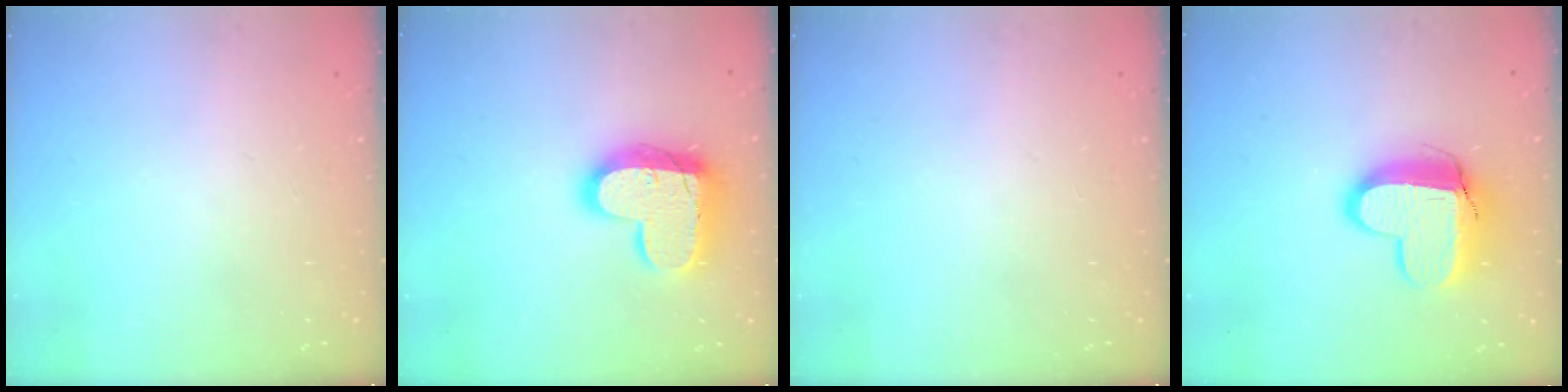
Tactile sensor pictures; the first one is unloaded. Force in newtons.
{"total": 17.7, "press": 17.7, "slide": 1.3}
{"total": 0.0}
{"total": 12.3, "press": 12.2, "slide": 1.3}